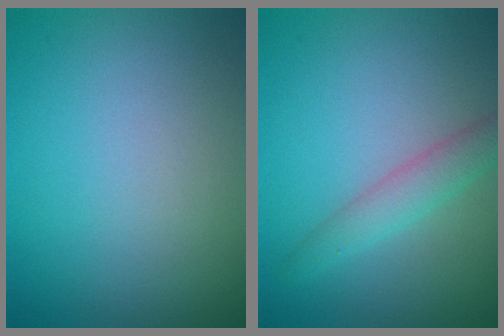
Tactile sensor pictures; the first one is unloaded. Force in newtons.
{"total": 2.4, "press": 2.4, "slide": 0.0}